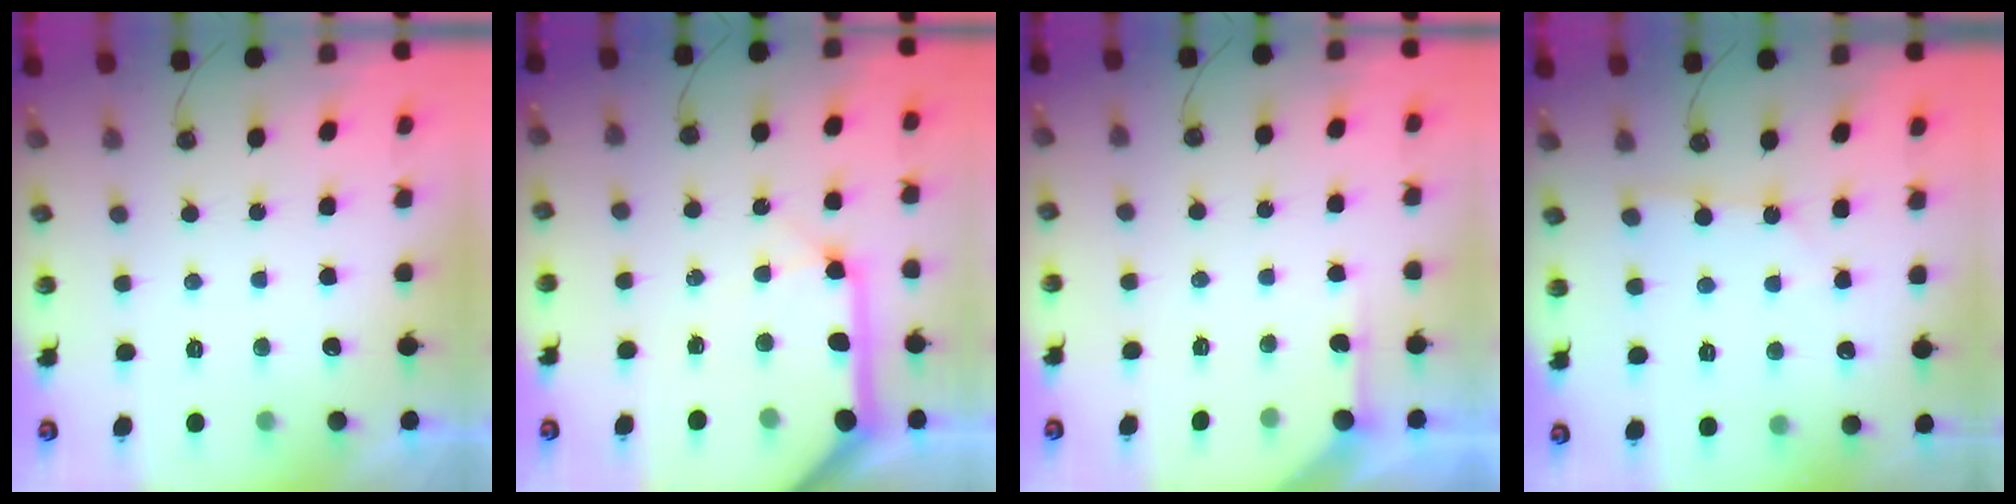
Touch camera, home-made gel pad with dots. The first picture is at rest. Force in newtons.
{"total": 15.3, "press": 15.1, "slide": 2.5}
{"total": 3.5, "press": 3.5, "slide": 0.4}
{"total": 1.5, "press": 1.5, "slide": 0.2}